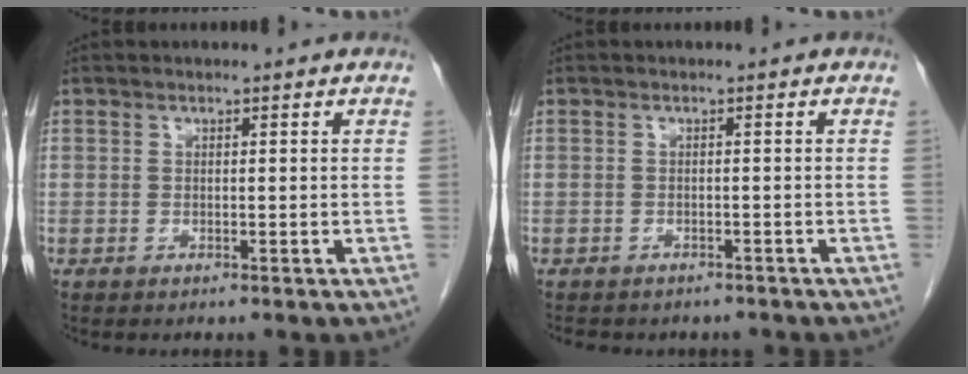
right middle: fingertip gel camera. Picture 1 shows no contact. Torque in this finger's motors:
{"motor_torque": [0.06, -0.06, 0.01, 0.03]}